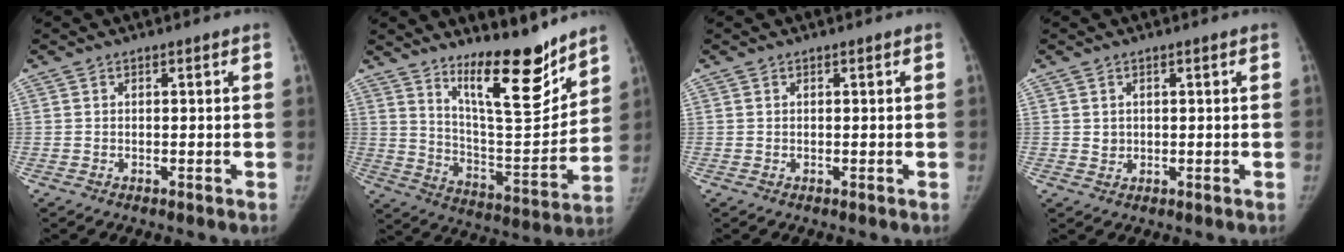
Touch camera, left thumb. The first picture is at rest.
{"total": 17.1, "force": [12.8, 4.1, 10.6], "torque": [-0.123, -0.106, 0.220]}
{"total": 0.0}
{"total": 1.4, "force": [0.6, 1.1, 0.6], "torque": [-0.002, -0.004, 0.013]}